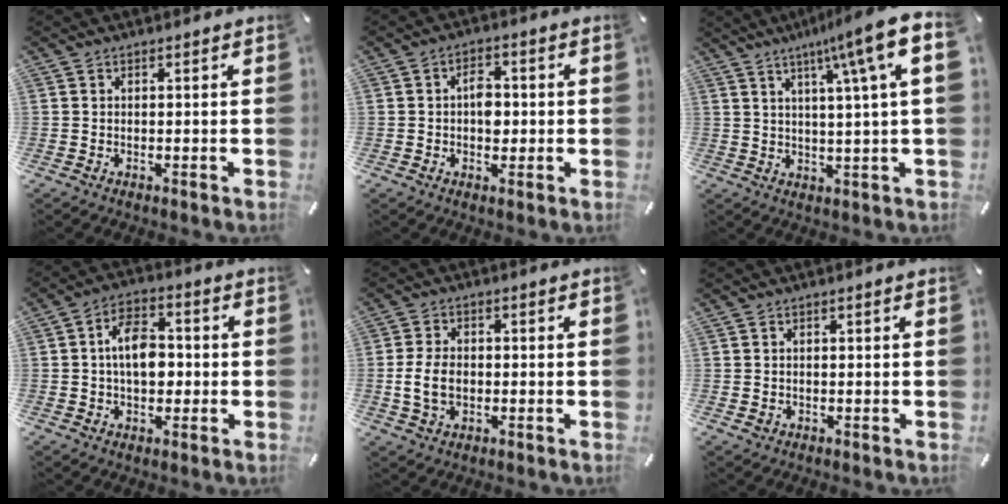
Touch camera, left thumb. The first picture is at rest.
{"total": 4.8, "force": [-0.3, 3.2, 3.5], "torque": [-0.041, 0.000, -0.011]}
{"total": 12.2, "force": [5.4, 0.6, 10.9], "torque": [-0.173, -0.034, 0.079]}
{"total": 9.1, "force": [-0.2, 6.0, 6.8], "torque": [-0.122, 0.009, -0.006]}
{"total": 7.1, "force": [-0.9, 4.9, 5.0], "torque": [-0.104, 0.001, -0.020]}
{"total": 0.8, "force": [-0.1, 0.7, 0.4], "torque": [-0.008, 0.004, -0.003]}